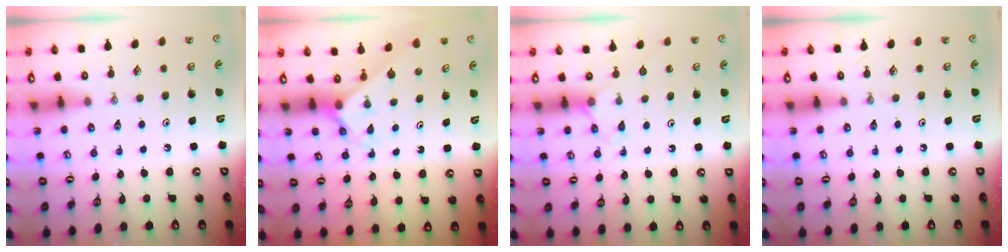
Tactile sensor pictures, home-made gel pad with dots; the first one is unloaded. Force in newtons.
{"total": 2.3, "press": 2.3, "slide": 0.2}
{"total": 5.5, "press": 5.5, "slide": 0.6}
{"total": 0.0}